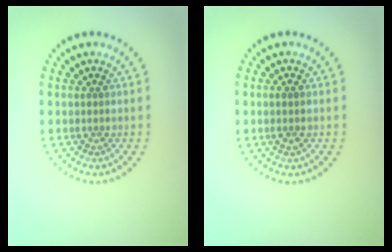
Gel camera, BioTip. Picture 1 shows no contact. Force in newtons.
{"total": 1.1, "press": 1.0, "slide": 0.4}